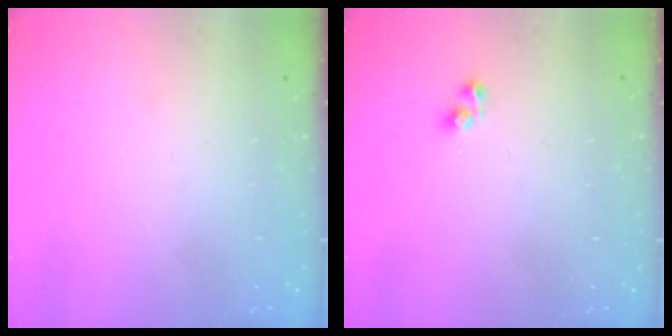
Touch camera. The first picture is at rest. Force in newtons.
{"total": 3.7, "press": 3.6, "slide": 0.7}